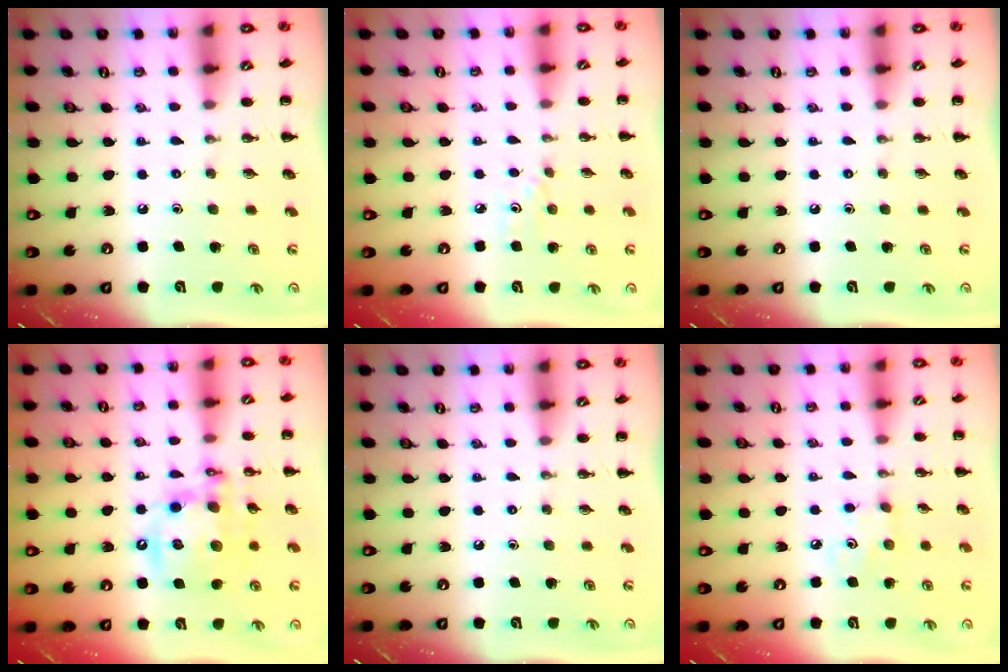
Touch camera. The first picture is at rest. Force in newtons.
{"total": 3.4, "press": 3.1, "slide": 1.3}
{"total": 0.0}
{"total": 15.4, "press": 15.1, "slide": 3.1}
{"total": 0.0}
{"total": 3.0, "press": 2.8, "slide": 0.9}